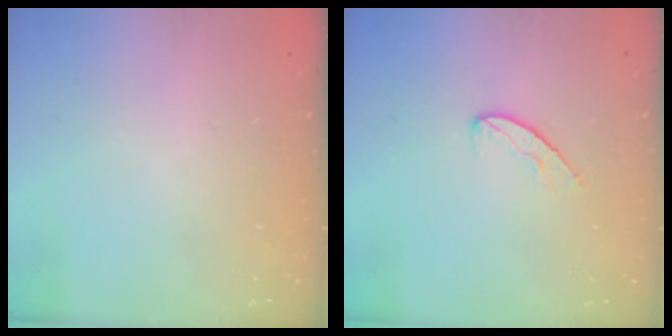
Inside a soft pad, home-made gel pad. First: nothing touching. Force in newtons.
{"total": 6.6, "press": 6.6, "slide": 0.6}